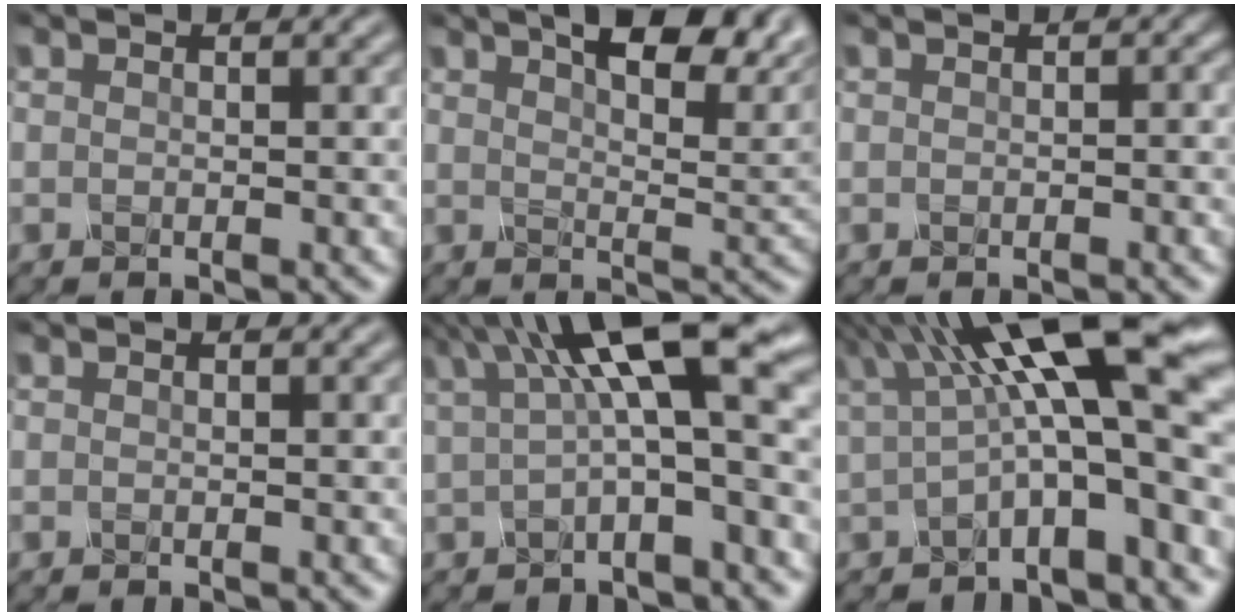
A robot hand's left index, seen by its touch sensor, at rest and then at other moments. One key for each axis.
{"total": 10.3, "fx": 5.8, "fy": 4.0, "fz": 7.5, "tx": -0.094, "ty": 0.020, "tz": 0.085}
{"total": 0.6, "fx": 0.0, "fy": 0.4, "fz": 0.5, "tx": -0.004, "ty": 0.000, "tz": 0.002}
{"total": 0.0}
{"total": 10.3, "fx": 3.1, "fy": 2.9, "fz": 9.4, "tx": -0.147, "ty": 0.019, "tz": 0.044}
{"total": 14.4, "fx": 3.3, "fy": 4.0, "fz": 13.4, "tx": -0.200, "ty": 0.015, "tz": 0.053}